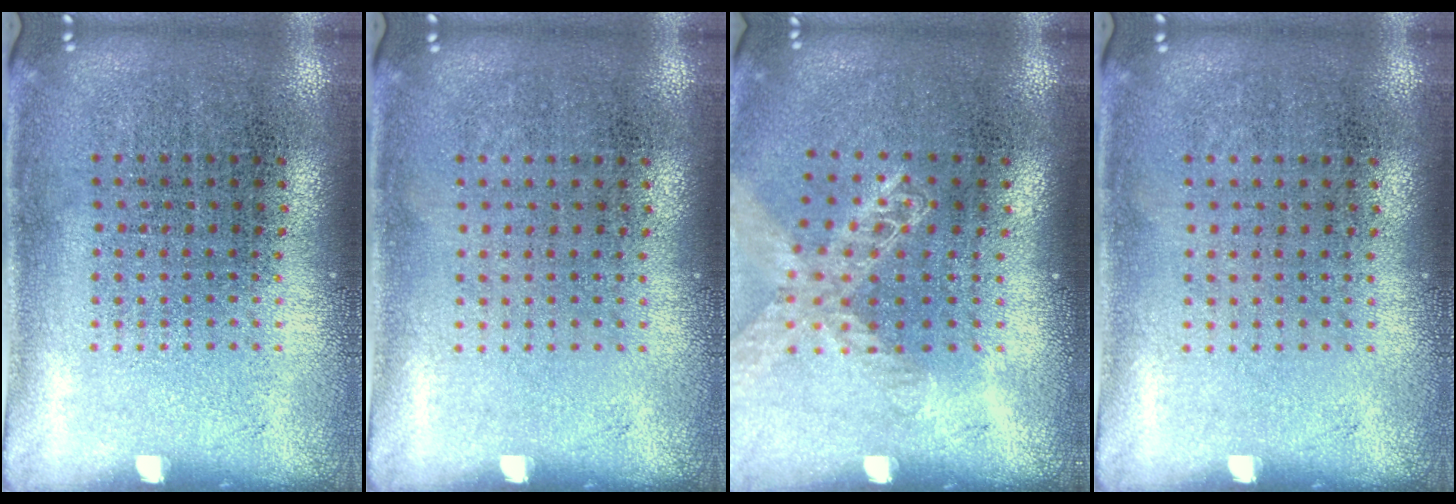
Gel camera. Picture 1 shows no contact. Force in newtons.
{"total": 0.0}
{"total": 1.4, "press": 1.3, "slide": 0.4}
{"total": 0.0}